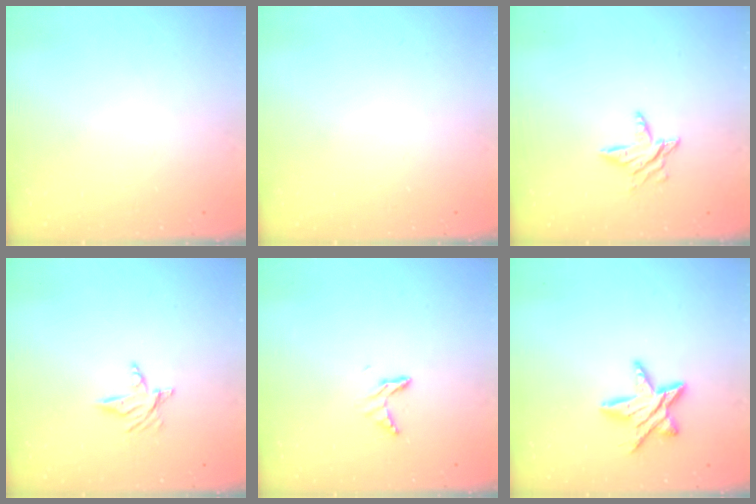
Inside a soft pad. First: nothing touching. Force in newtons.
{"total": 0.0}
{"total": 6.5, "press": 6.5, "slide": 0.6}
{"total": 5.6, "press": 5.6, "slide": 0.5}
{"total": 5.5, "press": 5.4, "slide": 0.5}
{"total": 10.8, "press": 10.8, "slide": 0.6}